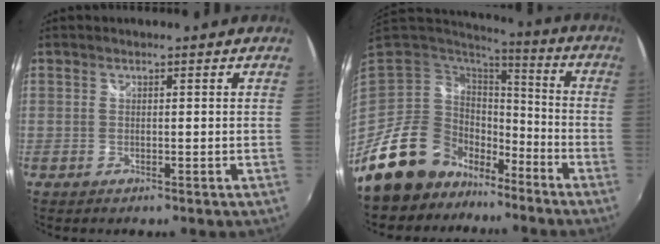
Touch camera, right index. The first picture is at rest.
{"total": 18.2, "force": [-12.5, 12.0, 5.6], "torque": [-0.154, 0.016, -0.198]}